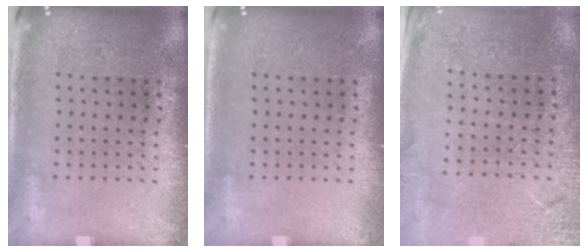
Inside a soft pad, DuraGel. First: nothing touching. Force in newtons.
{"total": 0.0}
{"total": 2.7, "press": 2.7, "slide": 0.1}